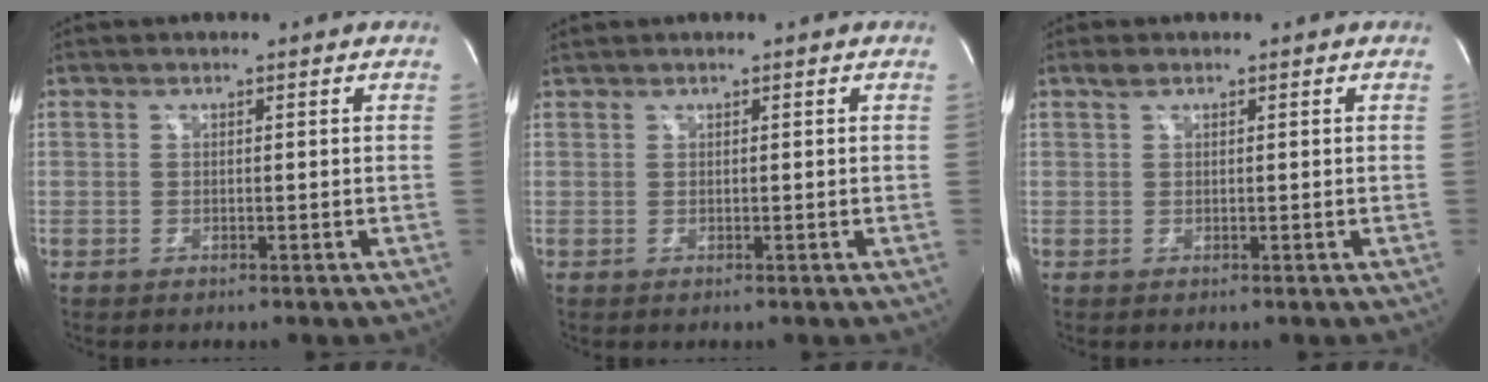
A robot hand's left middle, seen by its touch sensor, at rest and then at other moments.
{"total": 1.0, "force": [0.9, -0.2, 0.5], "torque": [-0.023, 0.019, 0.025]}
{"total": 1.0, "force": [0.8, 0.3, 0.5], "torque": [-0.014, 0.009, 0.017]}